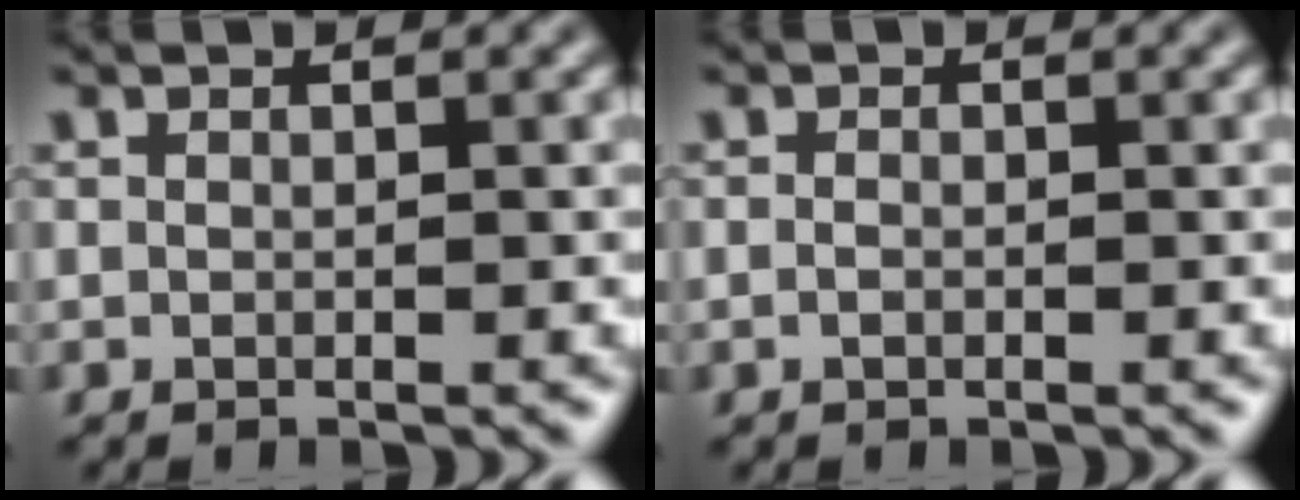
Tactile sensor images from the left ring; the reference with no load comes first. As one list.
[{"total": 0.6, "force": [-0.2, 0.4, 0.4], "torque": [-0.009, -0.001, -0.004]}]